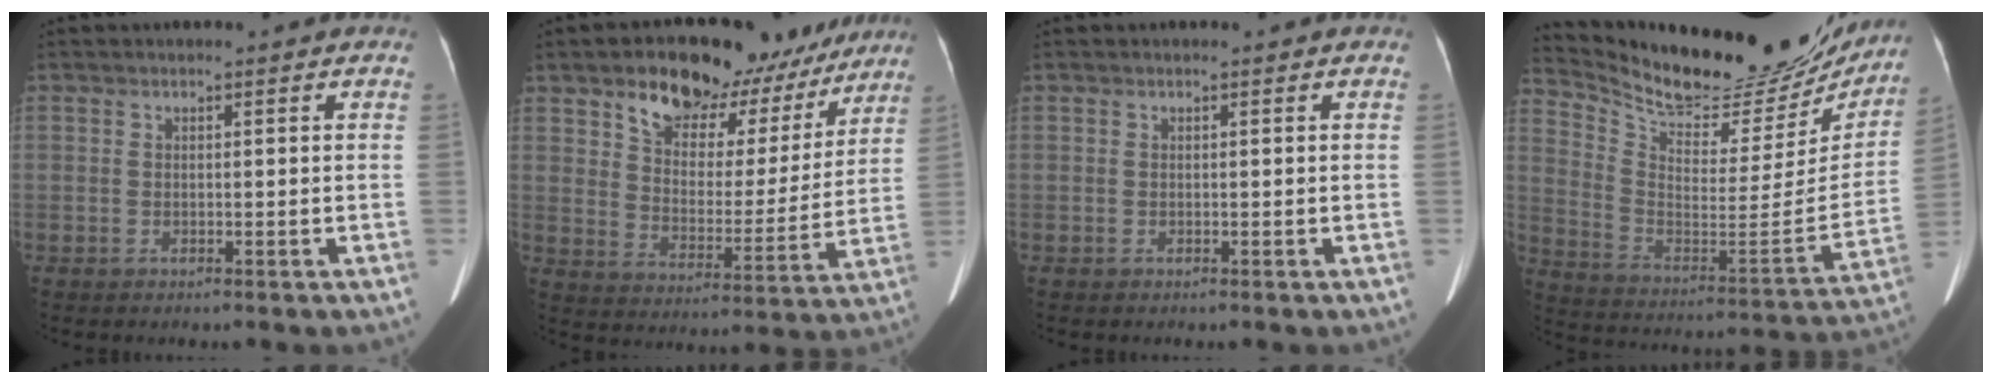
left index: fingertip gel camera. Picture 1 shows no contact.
{"total": 17.6, "force": [12.9, 8.8, 8.2], "torque": [-0.097, 0.026, 0.182]}
{"total": 0.0}
{"total": 25.5, "force": [22.8, 7.9, 8.3], "torque": [-0.152, -0.036, 0.329]}